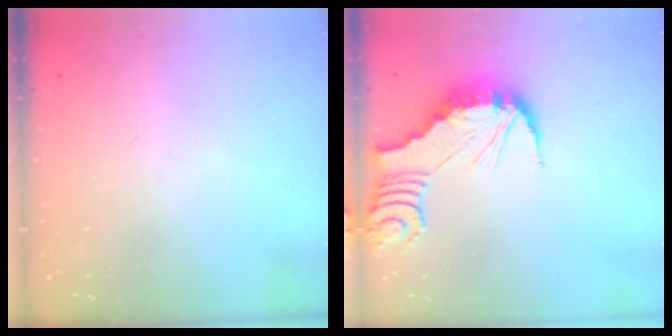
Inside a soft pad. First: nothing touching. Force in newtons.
{"total": 2.2, "press": 2.2, "slide": 0.2}